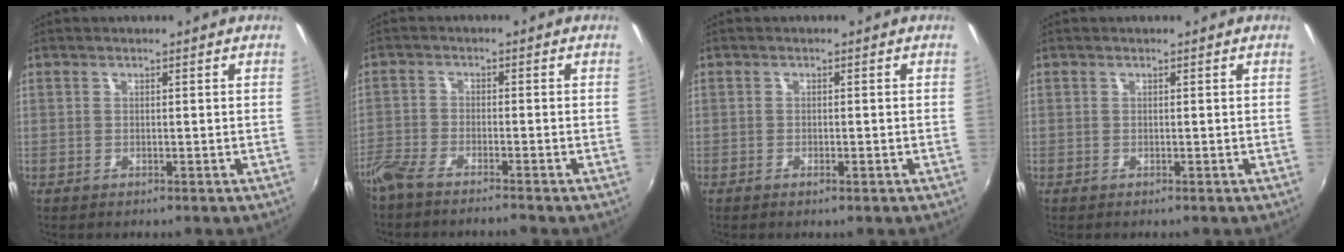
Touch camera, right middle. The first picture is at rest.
{"total": 5.3, "force": [-4.7, 0.6, 2.3], "torque": [-0.066, -0.013, -0.094]}
{"total": 1.0, "force": [-0.6, 0.3, 0.7], "torque": [-0.012, -0.001, -0.011]}
{"total": 0.0}